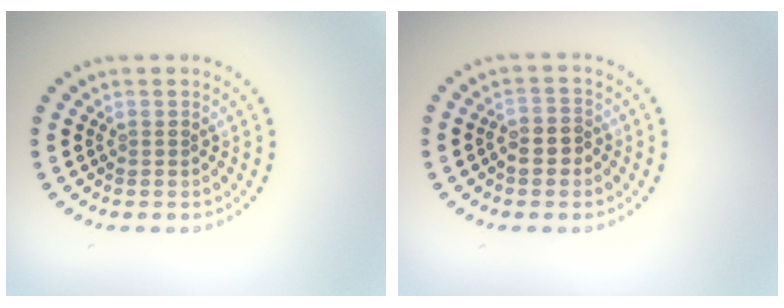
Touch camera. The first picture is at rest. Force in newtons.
{"total": 2.1, "press": 2.0, "slide": 0.6}